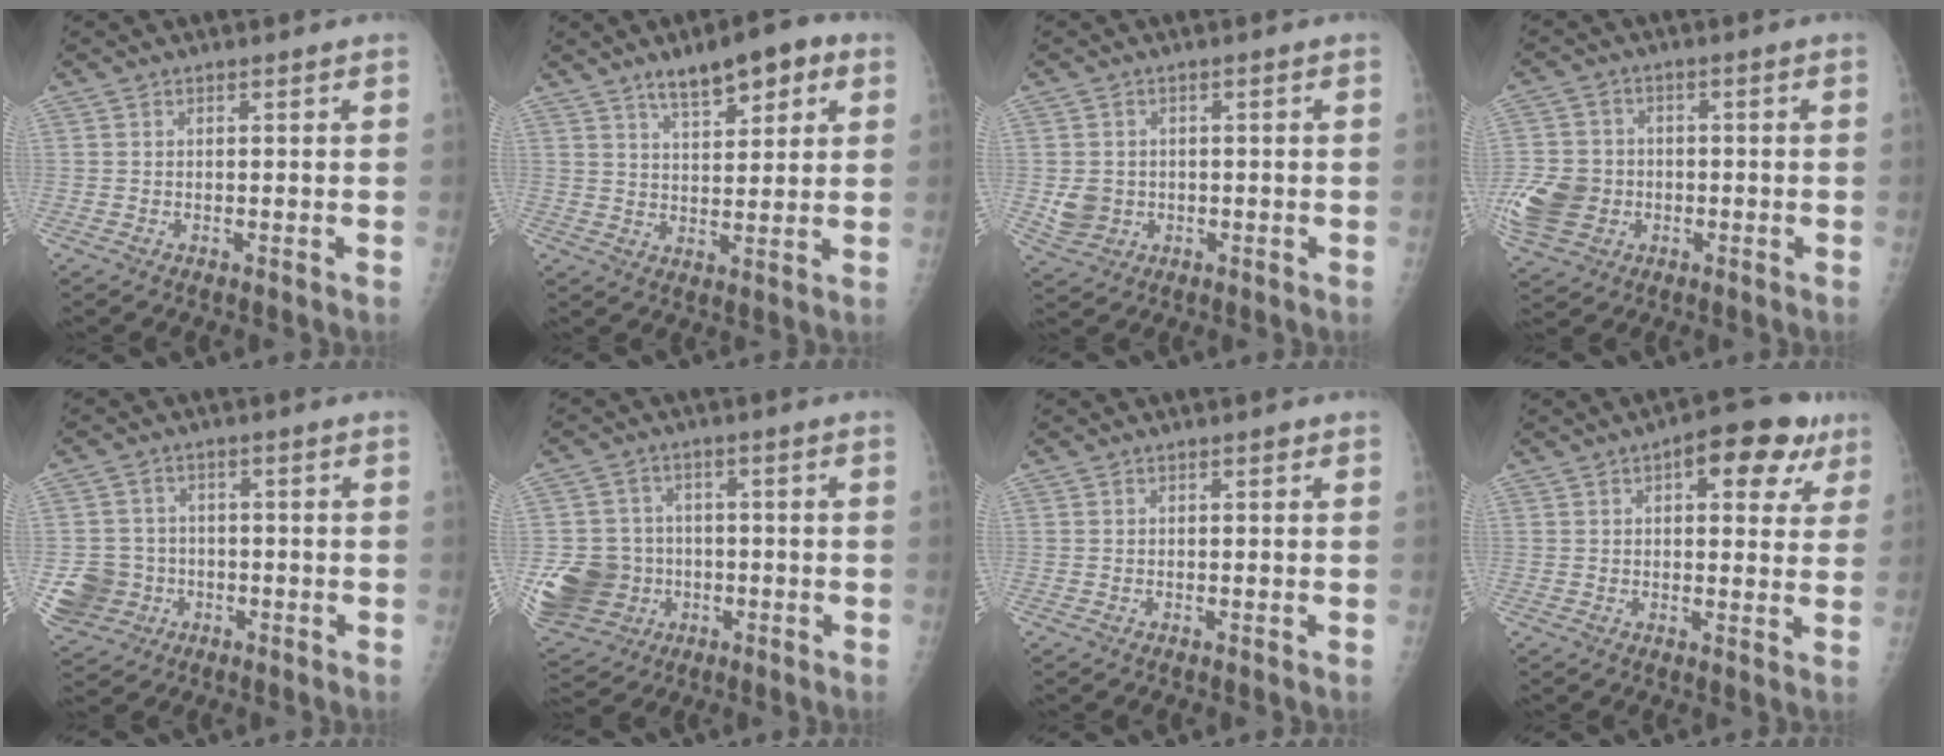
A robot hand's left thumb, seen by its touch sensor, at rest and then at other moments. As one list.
[{"total": 9.9, "force": [5.8, 3.8, 7.2], "torque": [-0.086, -0.017, 0.089]}, {"total": 4.4, "force": [-0.5, 4.0, 1.8], "torque": [-0.023, 0.003, 0.000]}, {"total": 11.1, "force": [-2.6, 9.3, 5.5], "torque": [-0.104, 0.007, -0.046]}, {"total": 8.7, "force": [-2.4, 8.0, 2.4], "torque": [-0.043, 0.017, -0.033]}, {"total": 13.8, "force": [-2.9, 12.4, 5.5], "torque": [-0.107, 0.014, -0.038]}, {"total": 0.0}, {"total": 11.5, "force": [5.4, 5.4, 8.6], "torque": [-0.068, -0.001, 0.062]}]